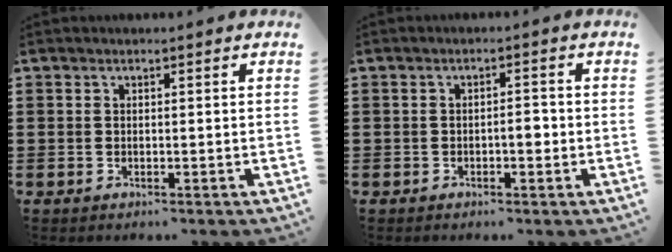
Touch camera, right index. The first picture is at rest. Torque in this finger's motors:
{"motor_torque": [0.39, -0.19, 0.20, 0.04]}